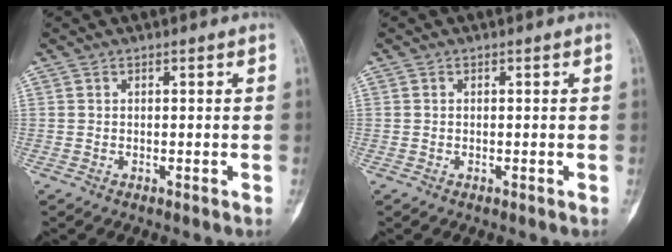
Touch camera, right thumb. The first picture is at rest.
{"total": 0.0}